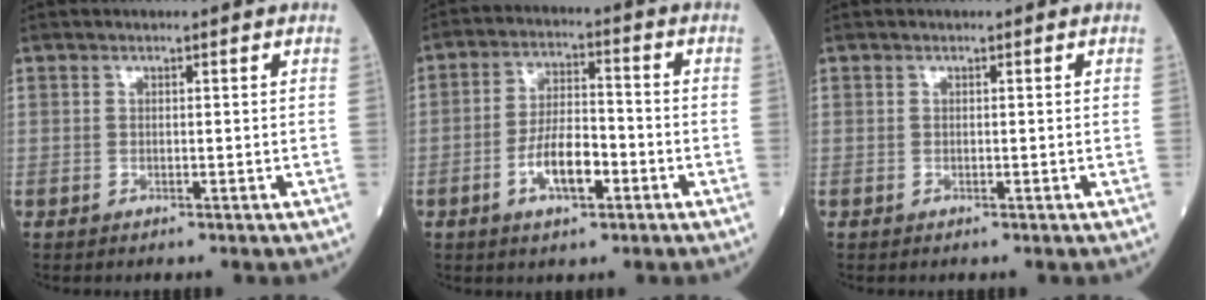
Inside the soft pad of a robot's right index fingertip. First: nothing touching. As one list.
[{"total": 7.8, "force": [-3.1, 2.8, 6.6], "torque": [-0.129, 0.008, -0.055]}, {"total": 0.0}]